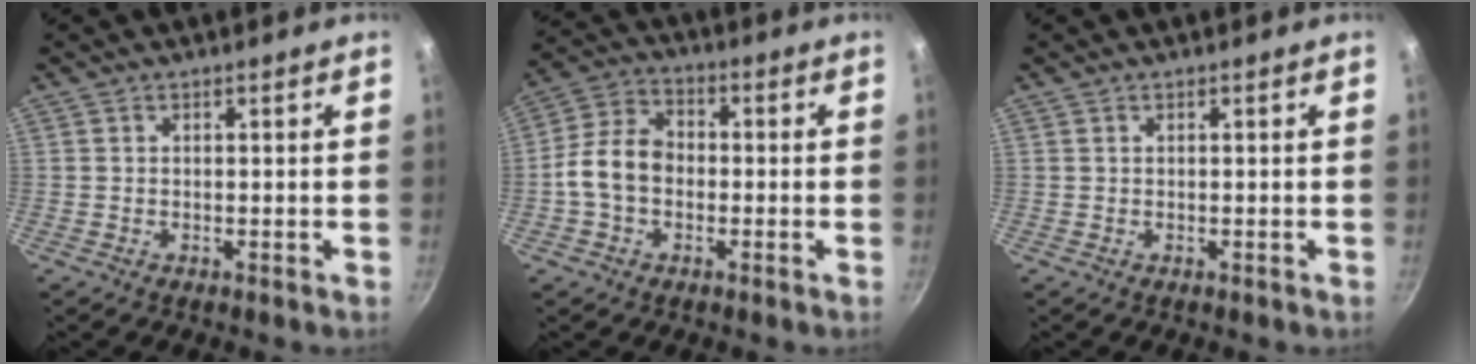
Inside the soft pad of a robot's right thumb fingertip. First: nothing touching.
{"total": 9.2, "force": [-1.4, 6.8, 6.1], "torque": [-0.097, 0.030, -0.044]}
{"total": 0.0}